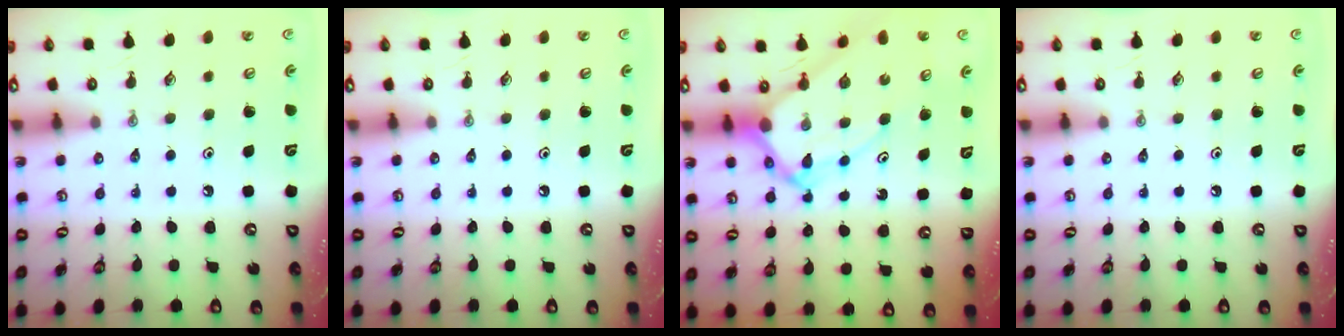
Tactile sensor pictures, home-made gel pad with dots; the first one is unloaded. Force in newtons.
{"total": 0.0}
{"total": 10.2, "press": 10.2, "slide": 0.9}
{"total": 0.0}